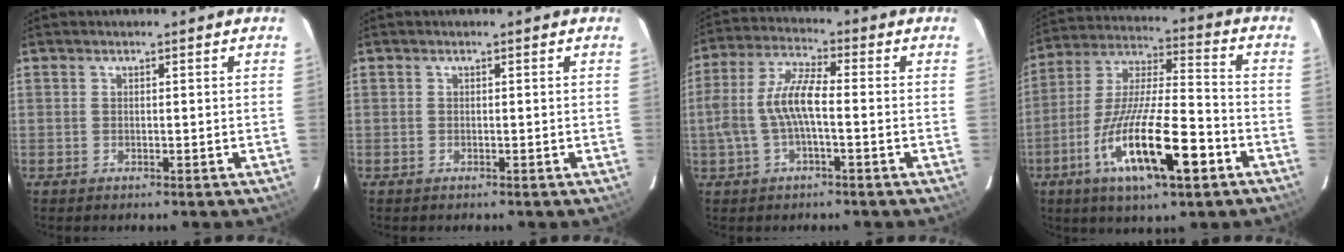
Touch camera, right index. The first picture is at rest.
{"total": 0.0}
{"total": 8.8, "force": [-1.5, 2.4, 8.4], "torque": [-0.179, 0.010, -0.025]}
{"total": 19.0, "force": [-8.5, 4.4, 16.4], "torque": [-0.310, -0.023, -0.151]}